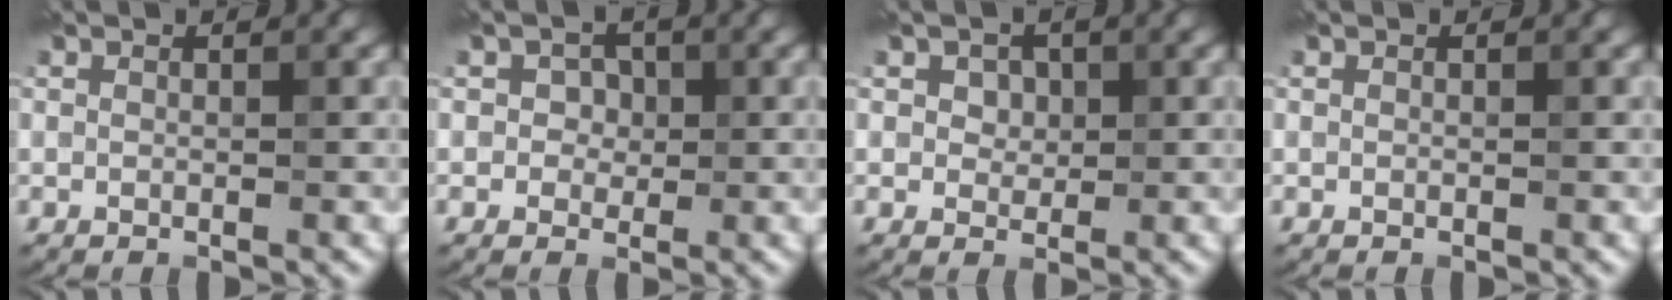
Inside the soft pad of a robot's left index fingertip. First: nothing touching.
{"total": 1.7, "force": [0.1, 1.6, 0.7], "torque": [0.001, 0.004, -0.005]}
{"total": 1.8, "force": [0.7, 1.4, 0.8], "torque": [-0.013, 0.007, 0.003]}
{"total": 0.0}